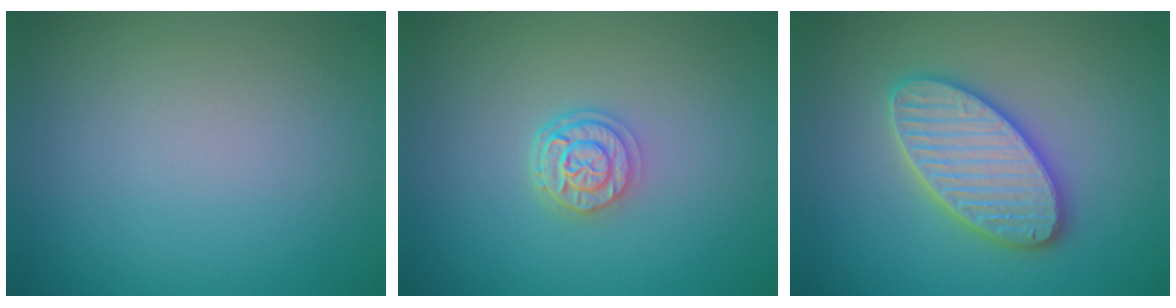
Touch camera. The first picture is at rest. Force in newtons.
{"total": 2.7, "press": 2.2, "slide": 1.5}
{"total": 5.8, "press": 5.8, "slide": 0.6}